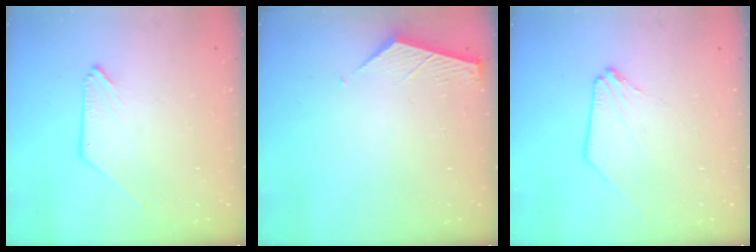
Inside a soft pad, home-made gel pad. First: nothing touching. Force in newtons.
{"total": 2.8, "press": 2.8, "slide": 0.3}
{"total": 0.6, "press": 0.6, "slide": 0.1}